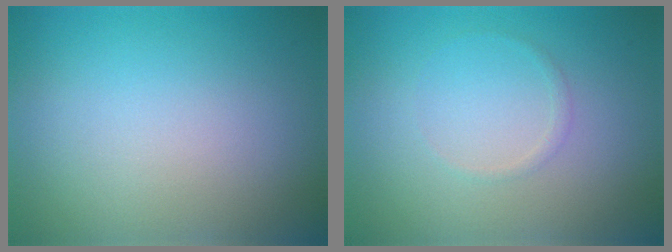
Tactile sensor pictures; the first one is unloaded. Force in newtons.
{"total": 0.6, "press": 0.6, "slide": 0.1}